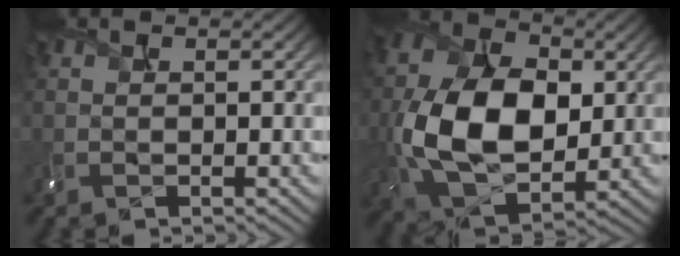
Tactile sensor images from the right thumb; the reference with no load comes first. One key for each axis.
{"total": 13.2, "fx": -0.4, "fy": 8.5, "fz": 10.1, "tx": -0.217, "ty": 0.004, "tz": -0.005}